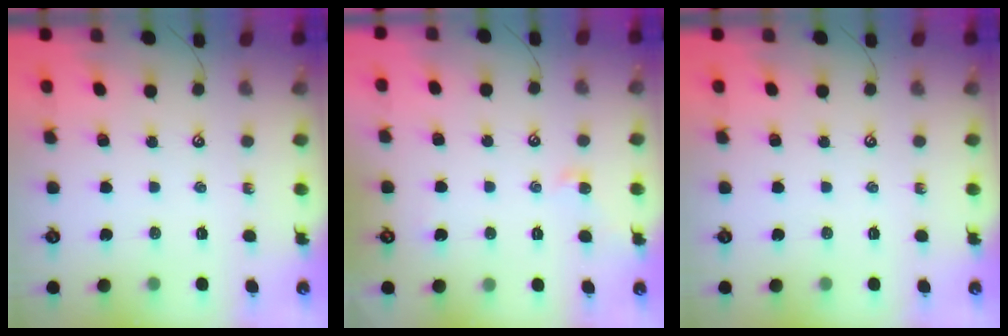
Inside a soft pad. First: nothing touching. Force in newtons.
{"total": 1.0, "press": 1.0, "slide": 0.3}
{"total": 0.0}